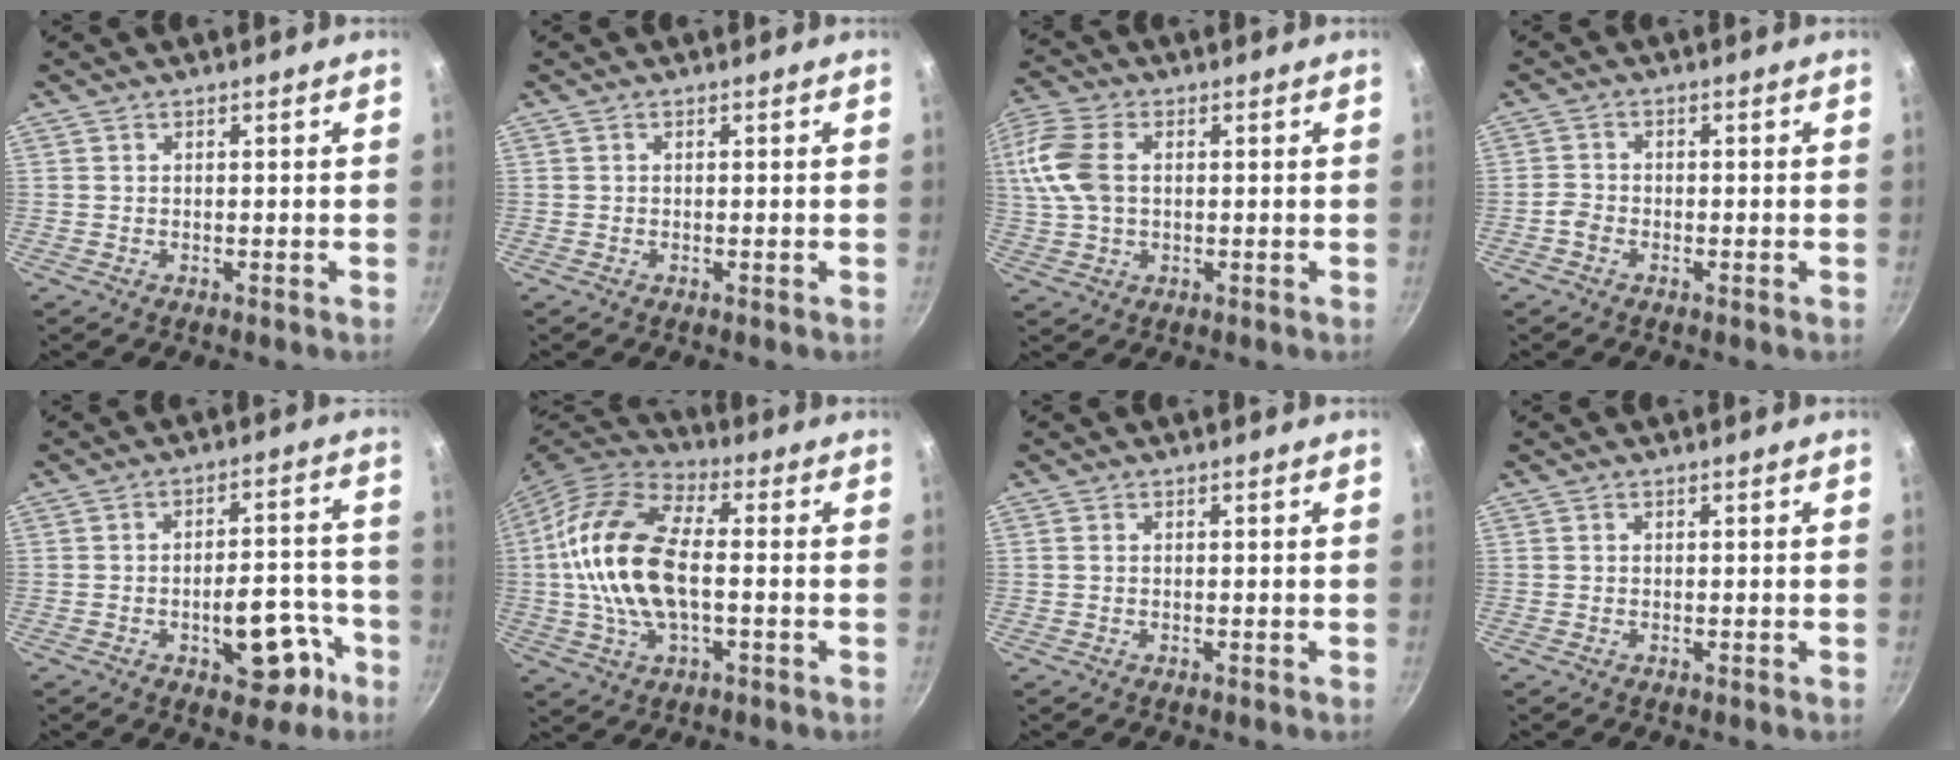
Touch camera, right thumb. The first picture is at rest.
{"total": 0.0}
{"total": 11.9, "force": [1.8, 7.8, 8.8], "torque": [-0.193, 0.016, 0.027]}
{"total": 2.0, "force": [-1.4, 1.2, 0.8], "torque": [-0.019, 0.012, -0.031]}
{"total": 11.6, "force": [-5.2, 6.0, 8.5], "torque": [-0.068, 0.051, -0.062]}
{"total": 17.9, "force": [-0.5, 9.1, 15.4], "torque": [-0.296, 0.032, -0.024]}
{"total": 0.6, "force": [0.1, 0.4, 0.4], "torque": [-0.007, 0.002, 0.000]}
{"total": 0.0}